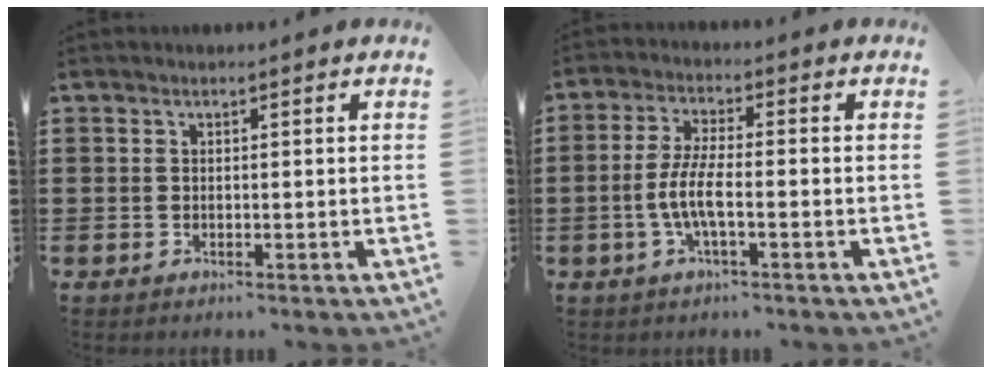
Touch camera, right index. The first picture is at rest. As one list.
[{"total": 5.6, "force": [-1.8, 1.2, 5.2], "torque": [-0.117, -0.008, -0.041]}]